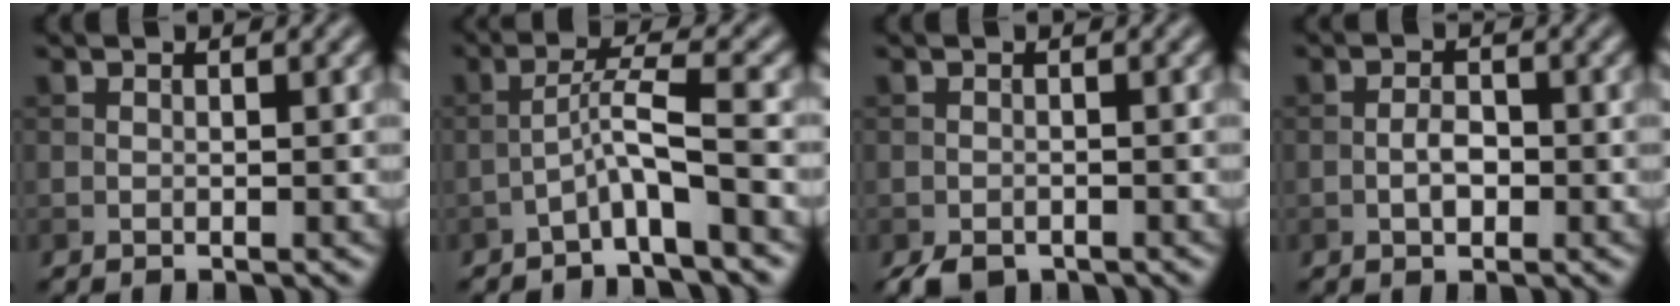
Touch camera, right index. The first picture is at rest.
{"total": 3.4, "force": [-2.1, -0.1, 2.7], "torque": [-0.053, 0.020, -0.047]}
{"total": 2.0, "force": [-1.6, 1.0, 0.8], "torque": [-0.013, -0.004, -0.029]}
{"total": 1.9, "force": [-0.6, 1.0, 1.5], "torque": [-0.027, 0.004, -0.014]}